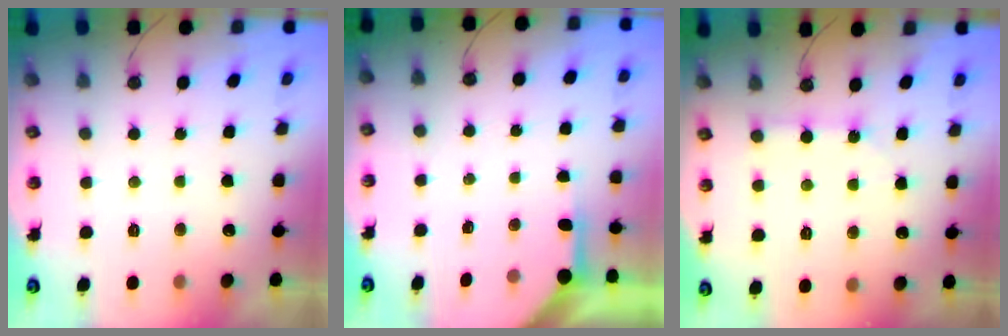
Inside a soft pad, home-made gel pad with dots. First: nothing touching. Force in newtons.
{"total": 3.8, "press": 3.8, "slide": 0.4}
{"total": 2.4, "press": 2.4, "slide": 0.1}